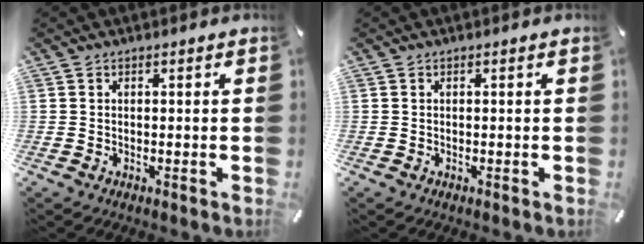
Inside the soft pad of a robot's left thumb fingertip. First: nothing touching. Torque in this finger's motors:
{"motor_torque": [0.00, 0.00, 0.00, 0.00, 0.00]}